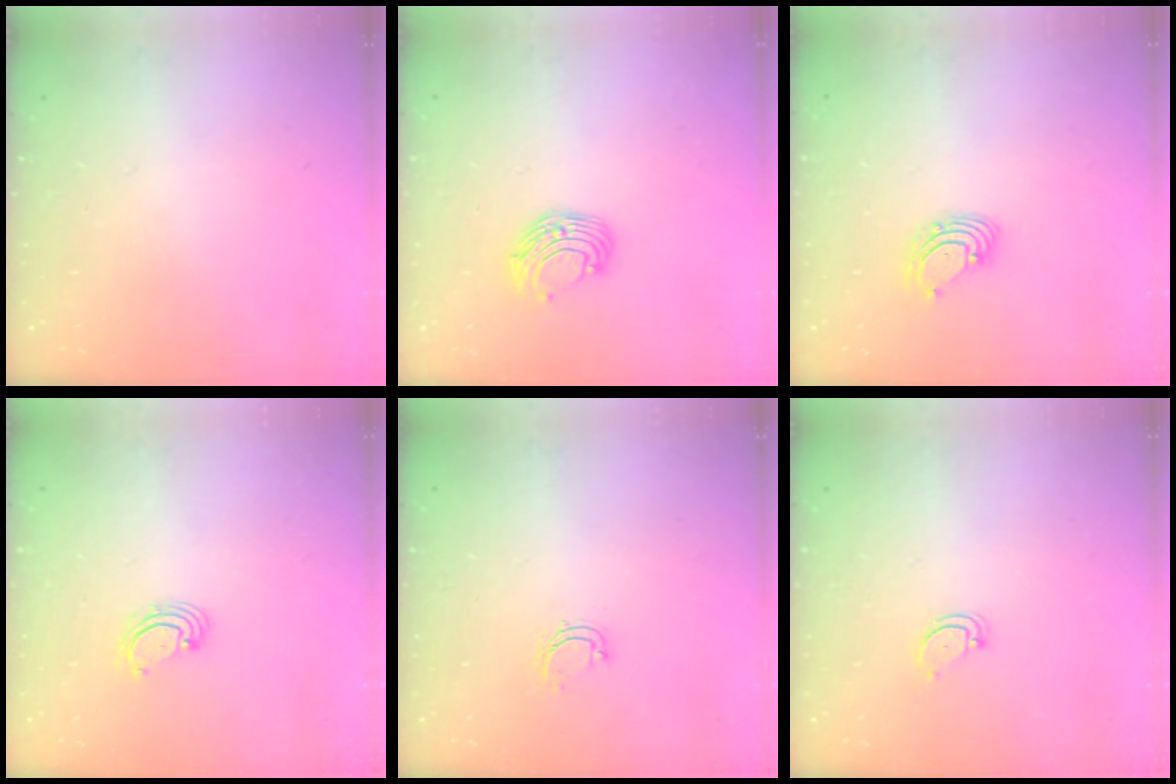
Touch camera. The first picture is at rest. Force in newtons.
{"total": 8.8, "press": 8.8, "slide": 0.9}
{"total": 2.7, "press": 2.7, "slide": 0.3}
{"total": 2.7, "press": 2.7, "slide": 0.7}
{"total": 3.7, "press": 3.7, "slide": 0.3}
{"total": 2.4, "press": 2.4, "slide": 0.2}